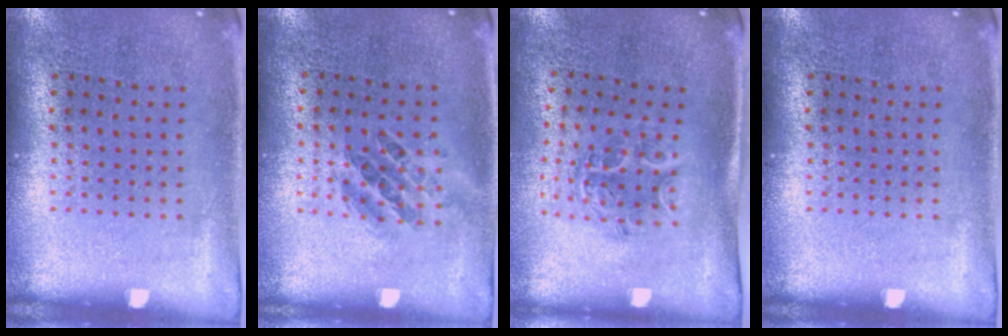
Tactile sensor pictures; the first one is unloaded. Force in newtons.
{"total": 0.9, "press": 0.8, "slide": 0.4}
{"total": 1.1, "press": 1.1, "slide": 0.1}
{"total": 0.0}